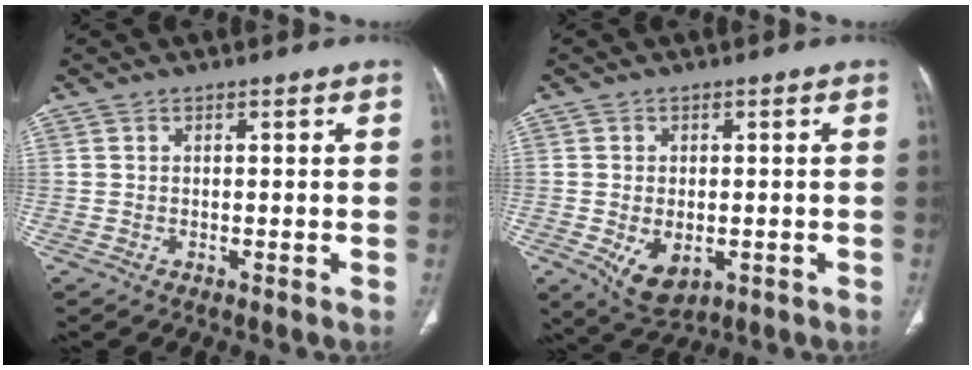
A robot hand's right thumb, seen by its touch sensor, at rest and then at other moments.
{"total": 6.7, "force": [-1.8, 4.2, 4.9], "torque": [-0.076, -0.004, -0.015]}